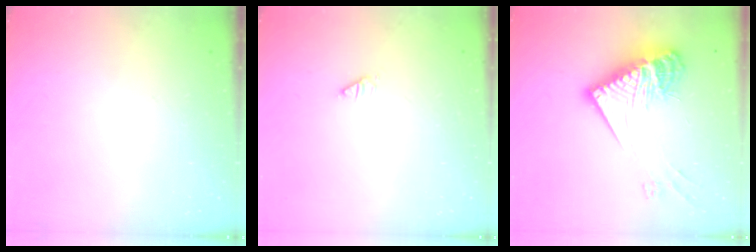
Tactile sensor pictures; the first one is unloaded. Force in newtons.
{"total": 0.0}
{"total": 19.1, "press": 19.0, "slide": 2.3}